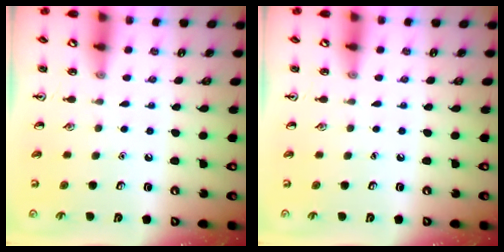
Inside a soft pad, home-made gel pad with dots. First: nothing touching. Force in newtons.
{"total": 0.0}